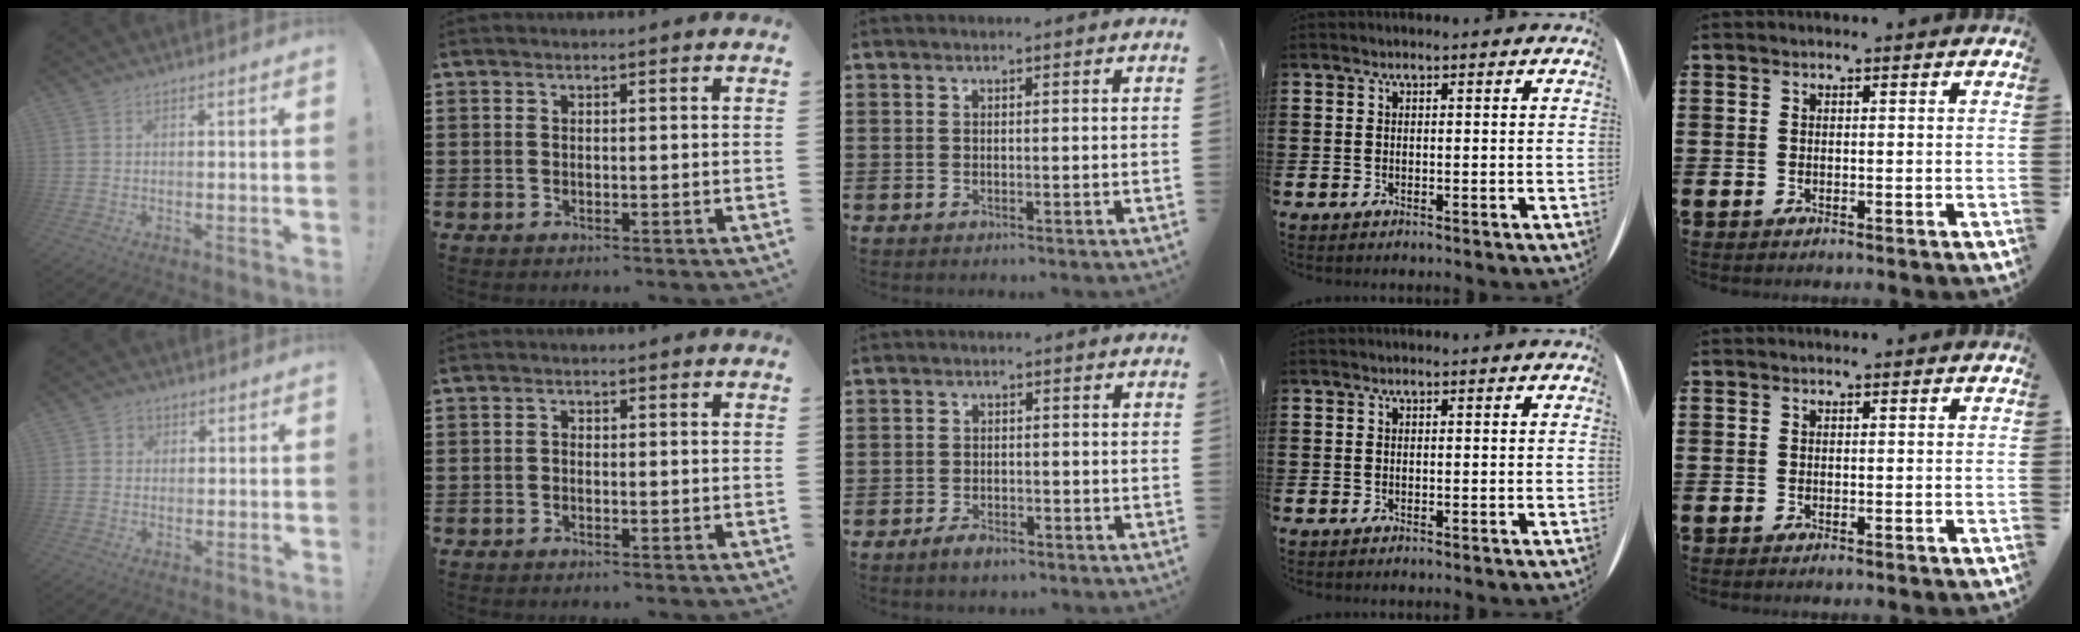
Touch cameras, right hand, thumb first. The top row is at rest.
{"thumb": {"total": 2.7, "force": [0.7, 2.5, 0.6], "torque": [-0.003, 0.000, 0.012]}, "index": {"total": 0.6, "force": [-0.4, 0.3, 0.3], "torque": [-0.007, -0.003, -0.007]}, "middle": {"total": 2.3, "force": [-1.9, 0.9, 1.0], "torque": [-0.018, 0.004, -0.036]}}